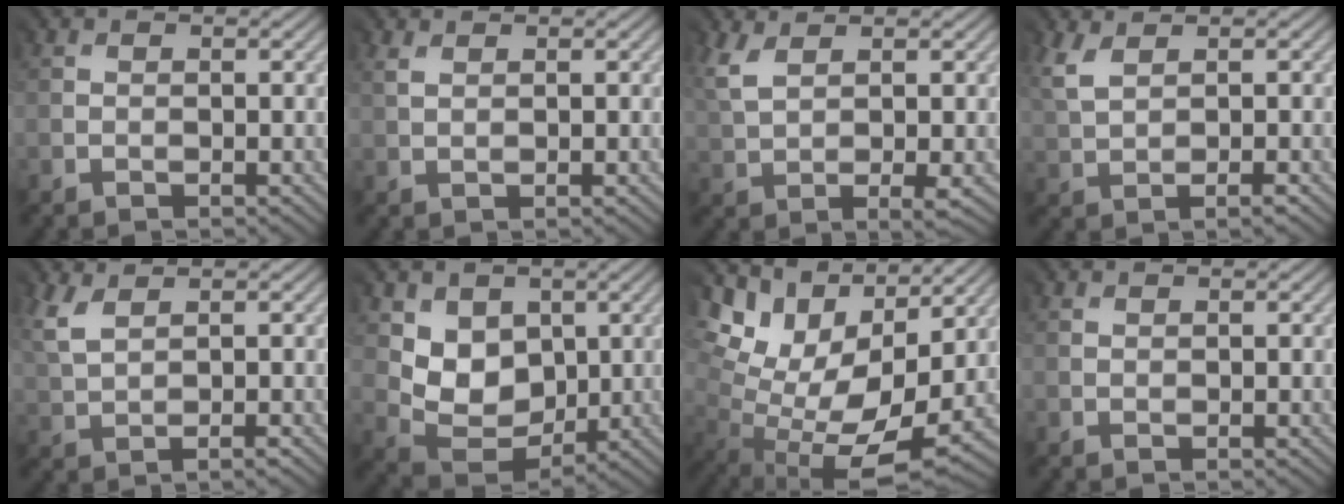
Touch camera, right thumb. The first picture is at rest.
{"total": 1.7, "force": [1.3, 0.2, 1.0], "torque": [-0.026, 0.003, 0.028]}
{"total": 5.1, "force": [2.3, 1.9, 4.2], "torque": [-0.109, -0.004, 0.052]}
{"total": 3.6, "force": [2.1, 1.1, 2.6], "torque": [-0.073, 0.005, 0.043]}
{"total": 4.1, "force": [2.4, 1.5, 2.9], "torque": [-0.086, 0.004, 0.051]}
{"total": 5.9, "force": [2.5, 4.8, 2.2], "torque": [-0.069, -0.015, 0.040]}
{"total": 12.4, "force": [4.5, 7.1, 9.0], "torque": [-0.173, 0.006, 0.104]}
{"total": 0.6, "force": [0.5, 0.2, 0.1], "torque": [-0.002, 0.001, 0.012]}